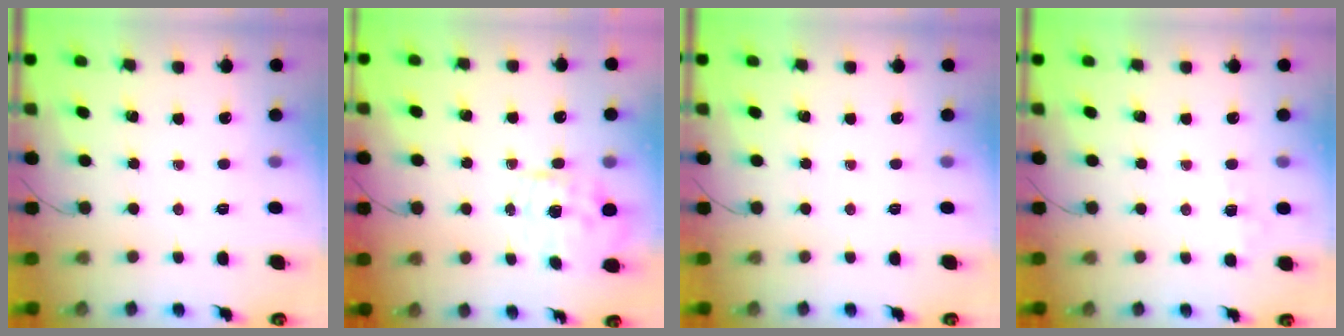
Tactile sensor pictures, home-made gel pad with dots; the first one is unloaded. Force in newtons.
{"total": 1.7, "press": 1.5, "slide": 0.7}
{"total": 0.0}
{"total": 5.6, "press": 5.3, "slide": 1.6}